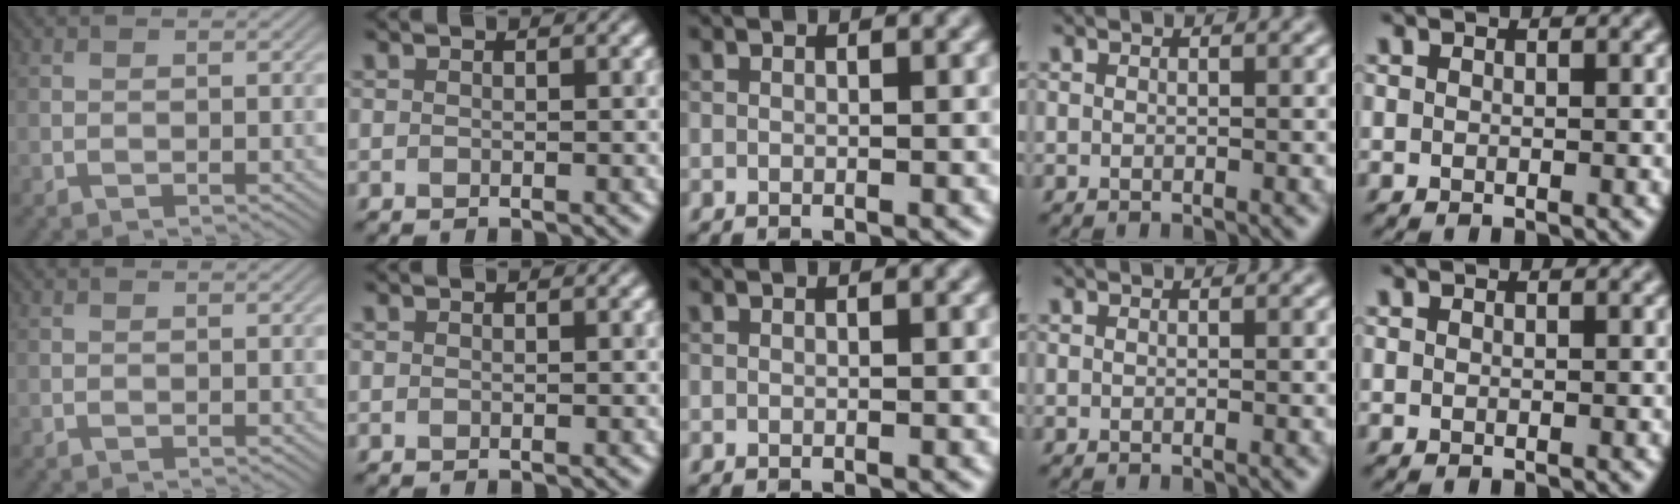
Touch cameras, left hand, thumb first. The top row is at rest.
{}